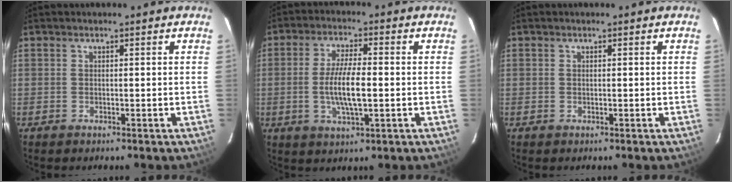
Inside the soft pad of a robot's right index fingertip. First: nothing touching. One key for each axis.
{"total": 8.1, "fx": -1.1, "fy": 2.0, "fz": 7.8, "tx": -0.152, "ty": -0.004, "tz": -0.021}
{"total": 0.0}